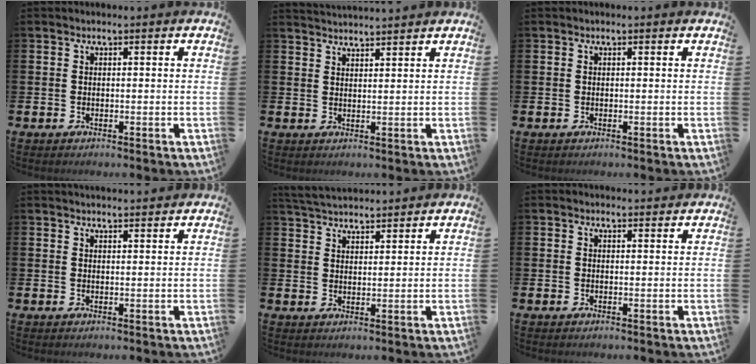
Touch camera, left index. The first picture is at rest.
{"total": 2.6, "force": [2.6, 0.0, -0.1], "torque": [-0.002, -0.012, 0.047]}
{"total": 0.0}
{"total": 1.9, "force": [1.9, 0.2, 0.0], "torque": [0.006, -0.010, 0.033]}
{"total": 4.1, "force": [4.0, 0.7, 0.3], "torque": [-0.024, -0.015, 0.075]}
{"total": 1.1, "force": [1.1, 0.3, 0.1], "torque": [0.007, -0.002, 0.018]}